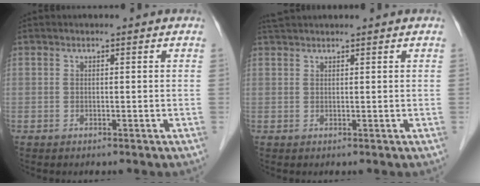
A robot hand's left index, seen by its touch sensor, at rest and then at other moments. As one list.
[{"total": 2.7, "force": [2.6, 0.0, 0.8], "torque": [-0.010, 0.029, 0.050]}]